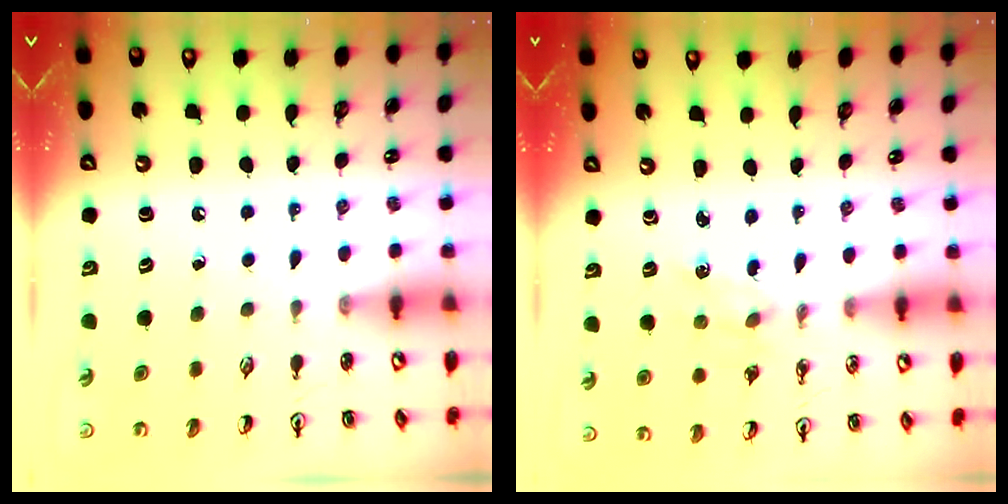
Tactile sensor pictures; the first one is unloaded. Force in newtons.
{"total": 1.9, "press": 1.9, "slide": 0.3}